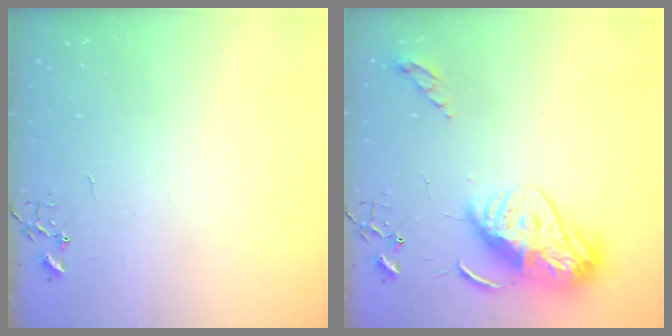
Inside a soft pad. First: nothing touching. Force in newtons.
{"total": 16.0, "press": 16.0, "slide": 0.9}